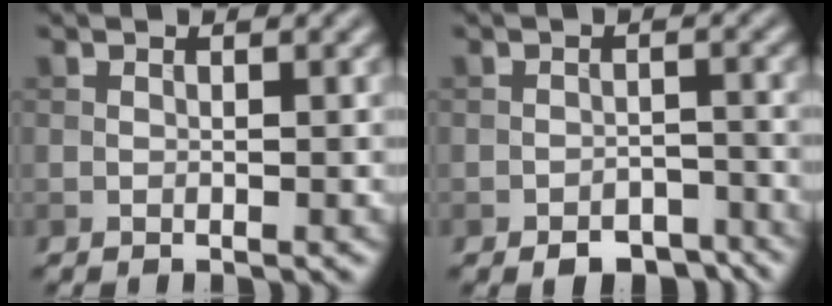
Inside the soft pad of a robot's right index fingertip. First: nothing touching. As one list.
[{"total": 3.6, "force": [-2.8, 1.7, 1.4], "torque": [-0.016, -0.001, -0.045]}]